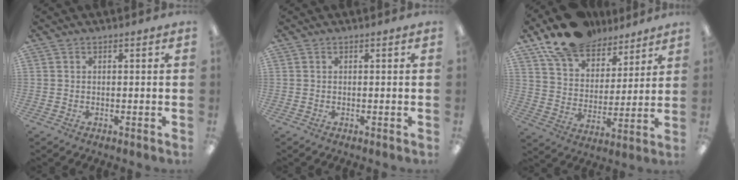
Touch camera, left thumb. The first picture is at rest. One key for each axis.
{"total": 0.0}
{"total": 15.7, "fx": 12.7, "fy": 7.6, "fz": 5.3, "tx": -0.106, "ty": -0.078, "tz": 0.235}